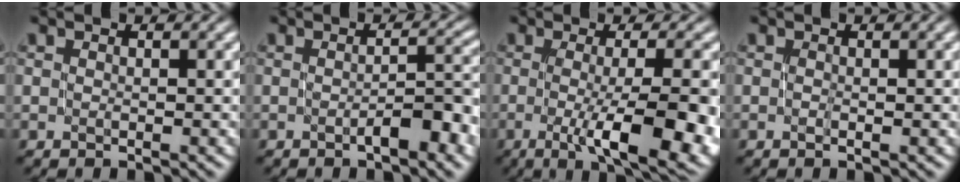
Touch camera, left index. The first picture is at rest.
{"total": 4.0, "force": [-1.3, 0.9, 3.7], "torque": [-0.053, 0.009, -0.018]}
{"total": 8.4, "force": [-2.3, 2.2, 7.8], "torque": [-0.107, -0.006, -0.034]}
{"total": 0.7, "force": [-0.1, 0.1, 0.7], "torque": [-0.014, 0.001, -0.001]}